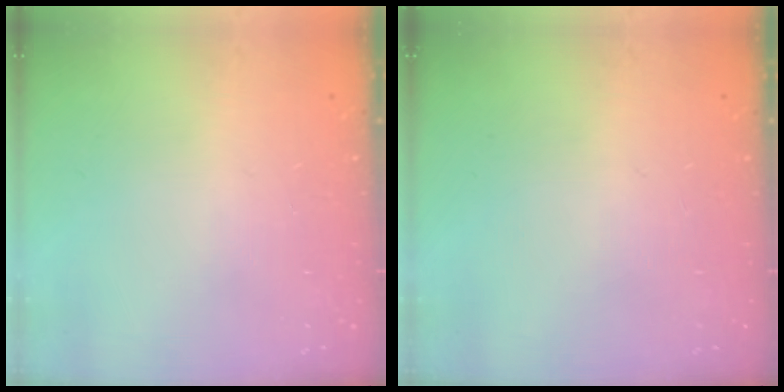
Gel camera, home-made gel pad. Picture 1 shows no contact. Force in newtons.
{"total": 0.0}